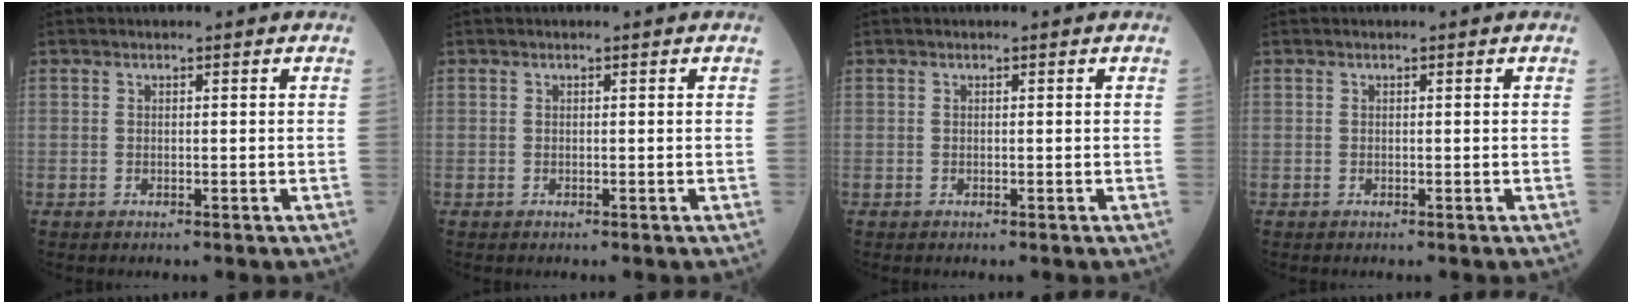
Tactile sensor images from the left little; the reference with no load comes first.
{"total": 0.0}
{"total": 0.0}
{"total": 0.0}